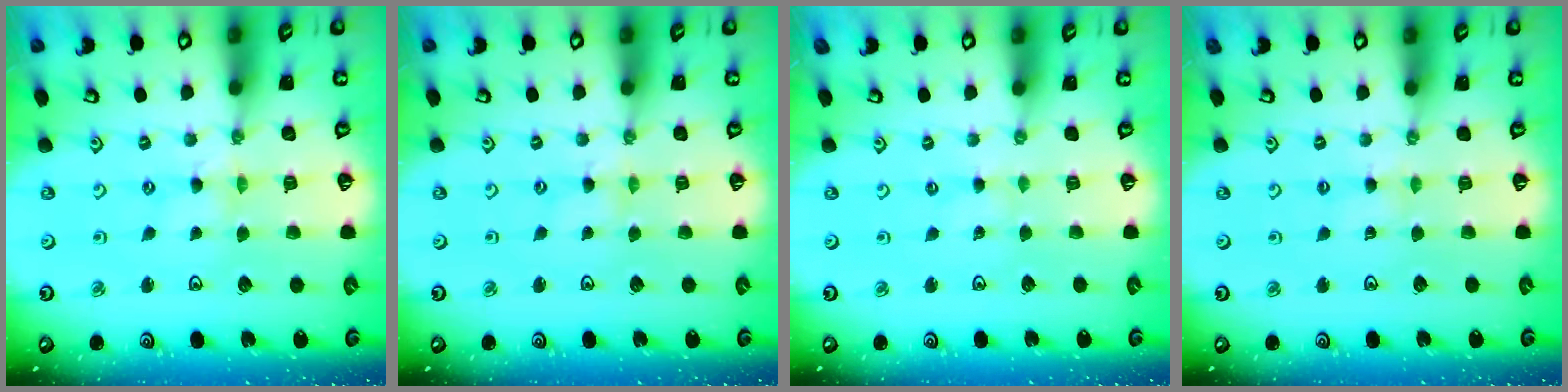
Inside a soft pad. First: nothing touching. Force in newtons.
{"total": 1.1, "press": 1.0, "slide": 0.1}
{"total": 0.0}
{"total": 2.0, "press": 2.0, "slide": 0.4}